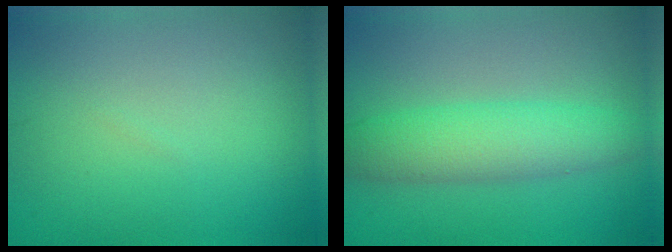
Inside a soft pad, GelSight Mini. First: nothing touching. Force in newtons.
{"total": 5.1, "press": 5.1, "slide": 0.2}